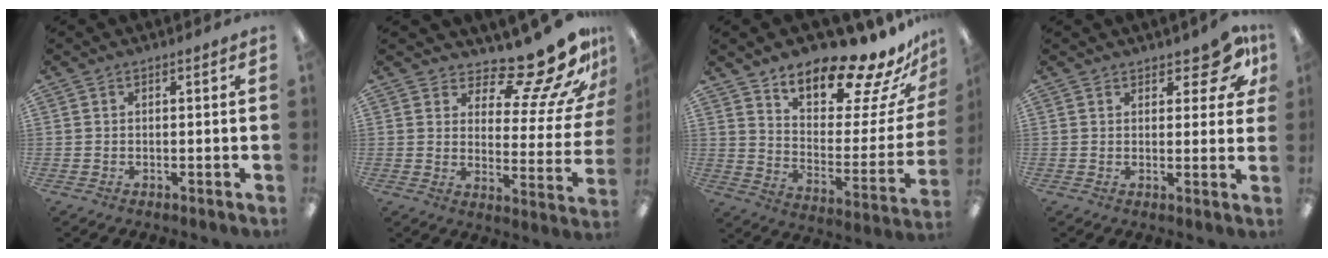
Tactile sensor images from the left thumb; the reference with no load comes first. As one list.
[{"total": 16.7, "force": [14.2, 4.3, 7.8], "torque": [-0.111, -0.120, 0.231]}, {"total": 17.5, "force": [15.7, 4.1, 6.7], "torque": [-0.095, -0.132, 0.258]}, {"total": 7.7, "force": [5.3, 3.2, 4.6], "torque": [-0.043, -0.031, 0.087]}]